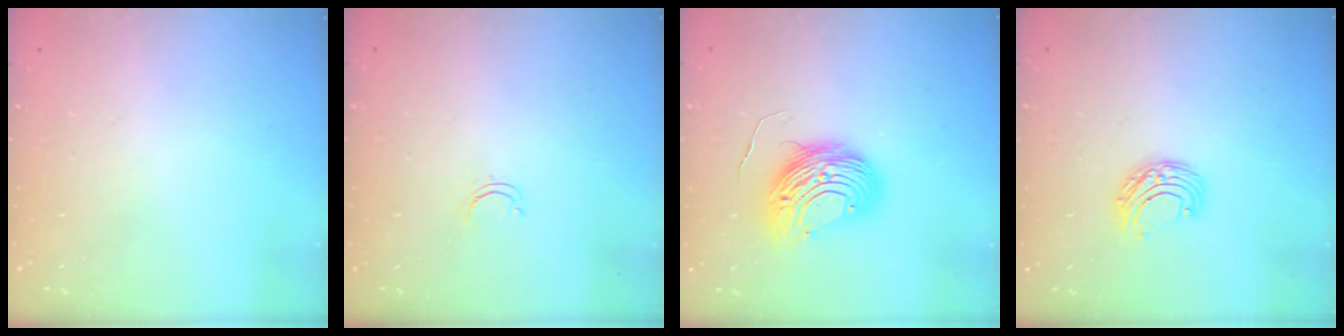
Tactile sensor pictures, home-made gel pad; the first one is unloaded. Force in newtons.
{"total": 2.4, "press": 2.4, "slide": 0.2}
{"total": 9.5, "press": 9.5, "slide": 0.8}
{"total": 6.4, "press": 6.3, "slide": 0.6}